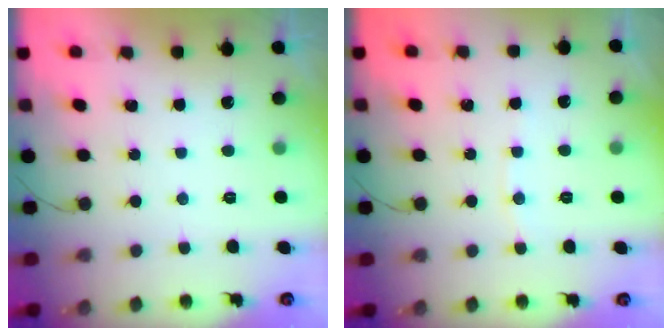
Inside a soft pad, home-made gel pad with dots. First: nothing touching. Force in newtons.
{"total": 3.6, "press": 3.6, "slide": 0.5}